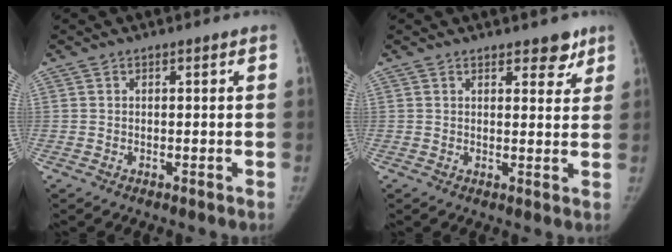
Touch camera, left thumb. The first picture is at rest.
{"total": 4.1, "force": [2.9, 1.9, 2.2], "torque": [-0.003, -0.016, 0.037]}